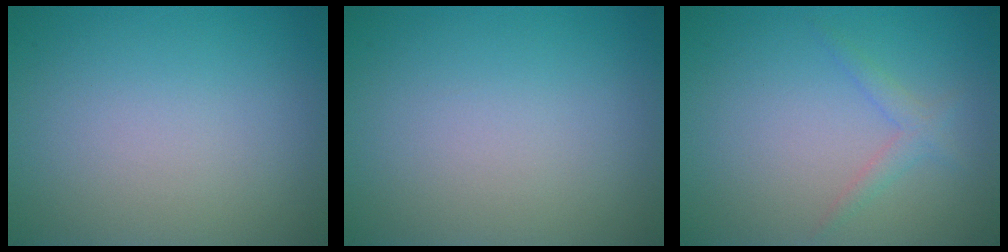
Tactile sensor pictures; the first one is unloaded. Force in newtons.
{"total": 0.0}
{"total": 1.5, "press": 1.5, "slide": 0.1}